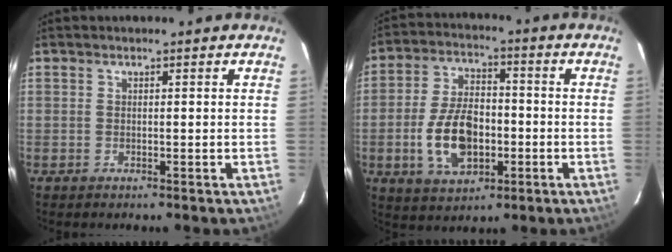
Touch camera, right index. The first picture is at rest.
{"total": 12.7, "force": [-3.1, 7.4, 9.8], "torque": [-0.196, 0.008, -0.045]}